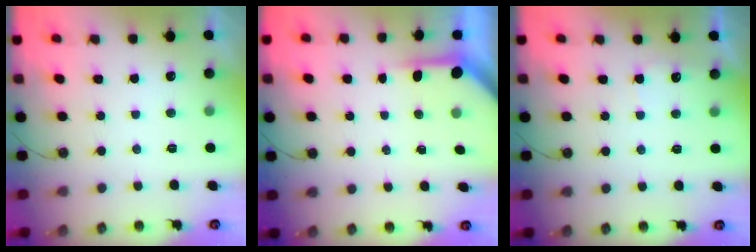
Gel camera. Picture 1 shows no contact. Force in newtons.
{"total": 3.9, "press": 3.9, "slide": 0.3}
{"total": 3.0, "press": 3.0, "slide": 0.3}